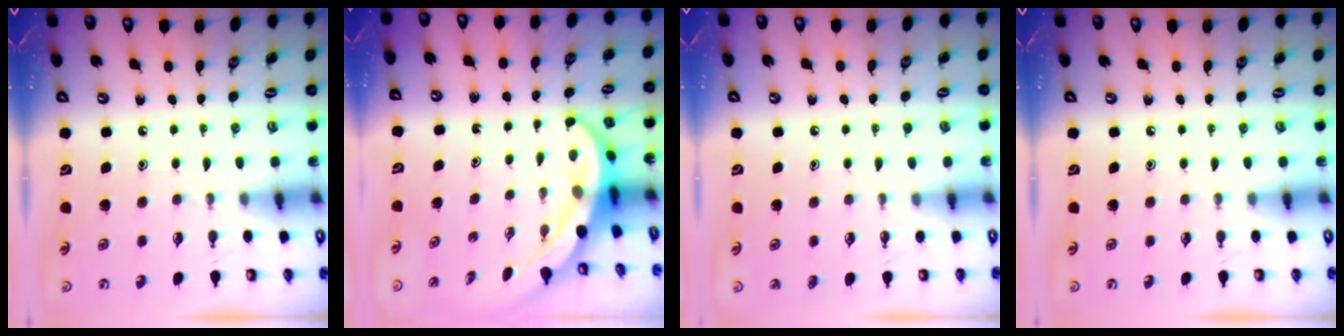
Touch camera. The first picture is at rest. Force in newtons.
{"total": 4.5, "press": 4.4, "slide": 0.5}
{"total": 0.7, "press": 0.7, "slide": 0.0}
{"total": 0.0}